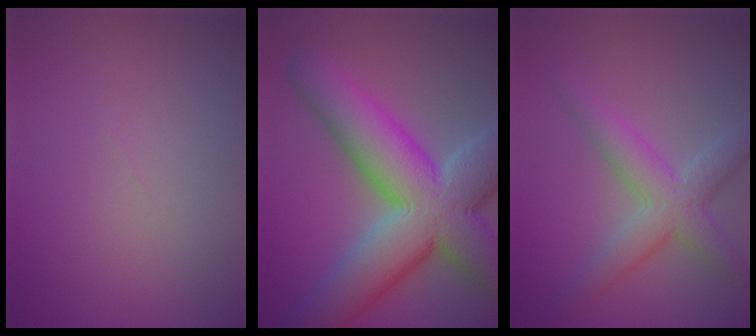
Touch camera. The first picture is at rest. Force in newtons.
{"total": 14.4, "press": 14.3, "slide": 1.3}
{"total": 4.6, "press": 4.6, "slide": 0.1}